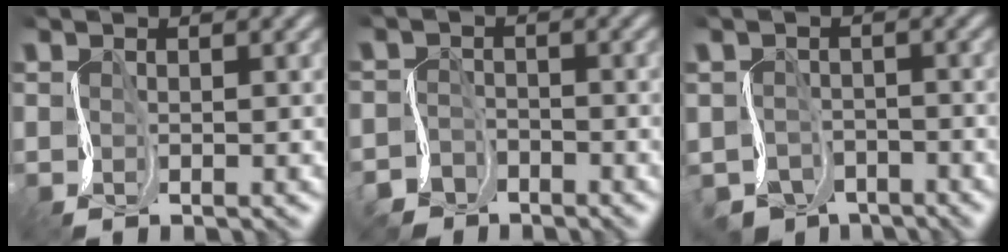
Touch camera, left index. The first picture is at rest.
{"total": 3.6, "force": [-3.1, 1.9, 0.2], "torque": [-0.004, -0.001, -0.067]}
{"total": 3.8, "force": [-3.0, 2.0, 1.0], "torque": [-0.015, -0.007, -0.066]}